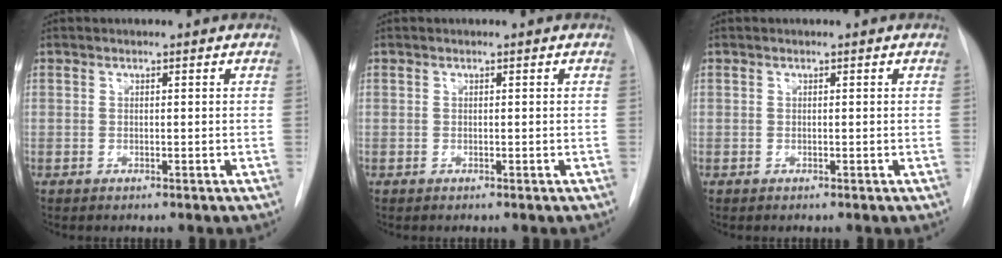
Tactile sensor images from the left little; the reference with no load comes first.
{"total": 0.0}
{"total": 0.0}